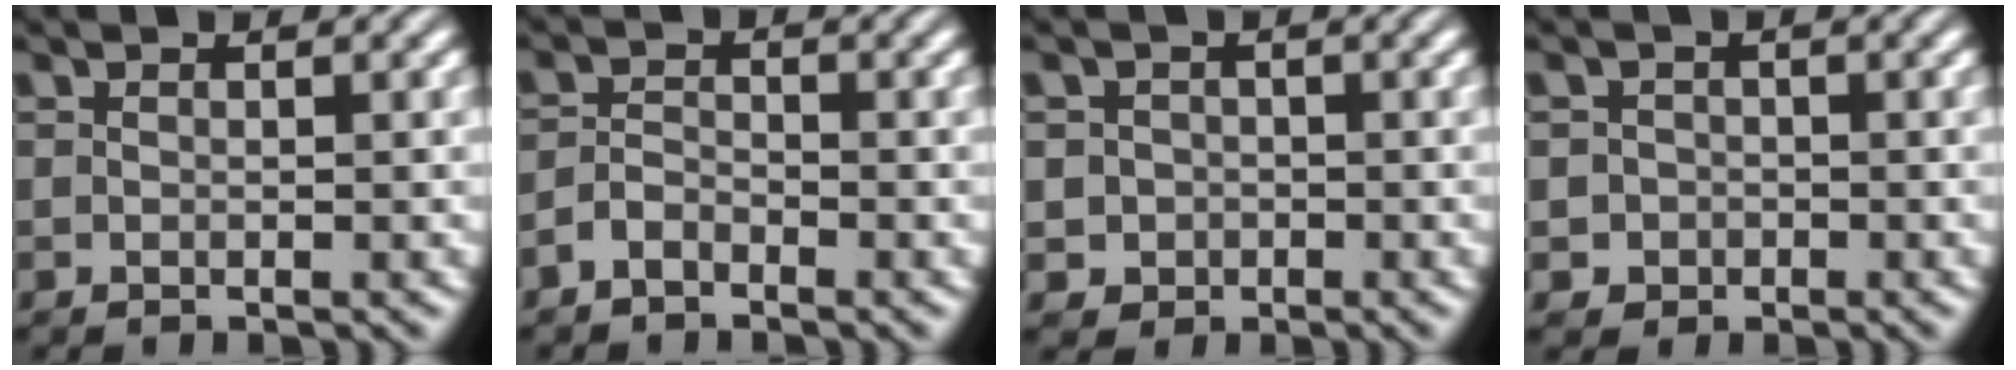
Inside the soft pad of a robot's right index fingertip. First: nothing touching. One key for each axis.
{"total": 1.7, "fx": -1.7, "fy": 0.1, "fz": 0.4, "tx": 0.004, "ty": -0.007, "tz": -0.028}
{"total": 3.9, "fx": -1.2, "fy": 3.6, "fz": 0.8, "tx": -0.012, "ty": -0.019, "tz": -0.016}
{"total": 3.1, "fx": -1.3, "fy": 2.8, "fz": 0.3, "tx": -0.004, "ty": -0.018, "tz": -0.021}